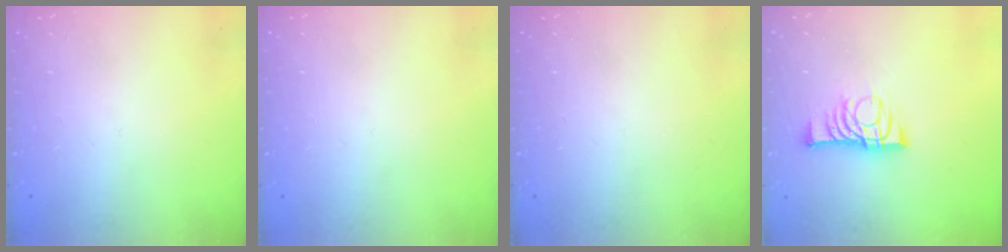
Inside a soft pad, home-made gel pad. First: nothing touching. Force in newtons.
{"total": 0.0}
{"total": 0.0}
{"total": 10.2, "press": 10.1, "slide": 0.8}